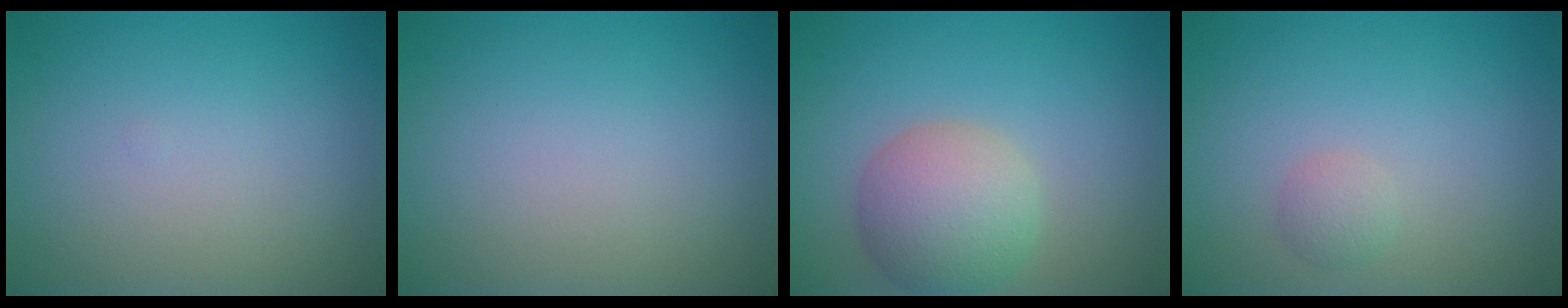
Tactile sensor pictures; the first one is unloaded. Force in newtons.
{"total": 0.0}
{"total": 5.5, "press": 5.5, "slide": 0.3}
{"total": 1.2, "press": 1.2, "slide": 0.1}